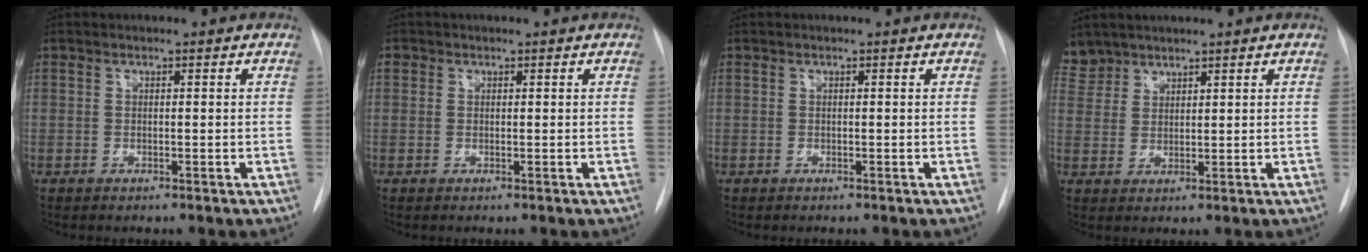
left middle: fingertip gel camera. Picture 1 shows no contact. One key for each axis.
{"total": 0.8, "fx": 0.3, "fy": 0.7, "fz": 0.1, "tx": 0.005, "ty": 0.007, "tz": 0.003}
{"total": 0.0}
{"total": 4.3, "fx": 3.9, "fy": 1.9, "fz": -0.2, "tx": 0.009, "ty": 0.009, "tz": 0.081}